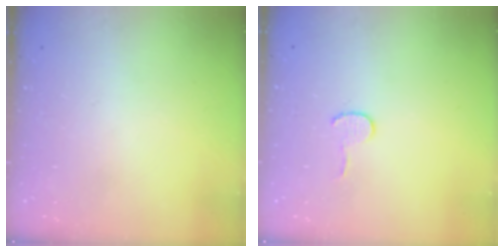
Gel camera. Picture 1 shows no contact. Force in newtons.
{"total": 4.5, "press": 4.4, "slide": 0.4}